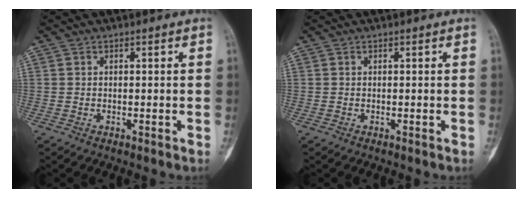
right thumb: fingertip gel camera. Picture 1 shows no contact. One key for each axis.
{"total": 0.0}